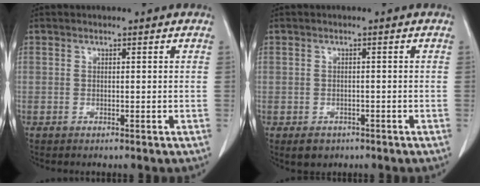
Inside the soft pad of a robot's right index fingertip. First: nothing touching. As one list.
[{"total": 2.5, "force": [-1.5, 1.8, 0.8], "torque": [-0.012, 0.000, -0.015]}]